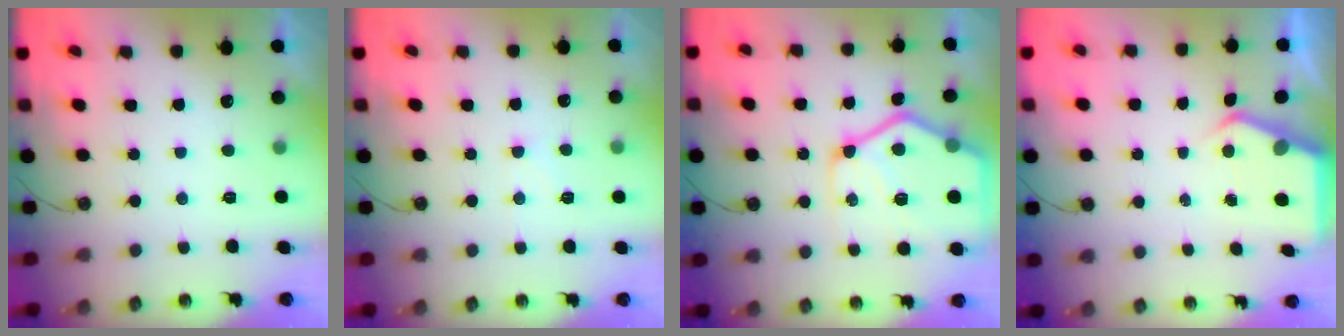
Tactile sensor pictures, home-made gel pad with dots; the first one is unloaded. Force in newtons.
{"total": 5.5, "press": 5.5, "slide": 0.7}
{"total": 20.1, "press": 20.0, "slide": 2.0}
{"total": 4.2, "press": 4.1, "slide": 0.6}